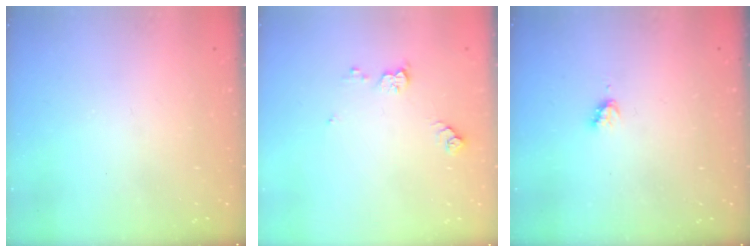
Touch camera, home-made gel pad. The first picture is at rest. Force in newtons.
{"total": 6.8, "press": 6.8, "slide": 0.5}
{"total": 2.8, "press": 2.8, "slide": 0.3}